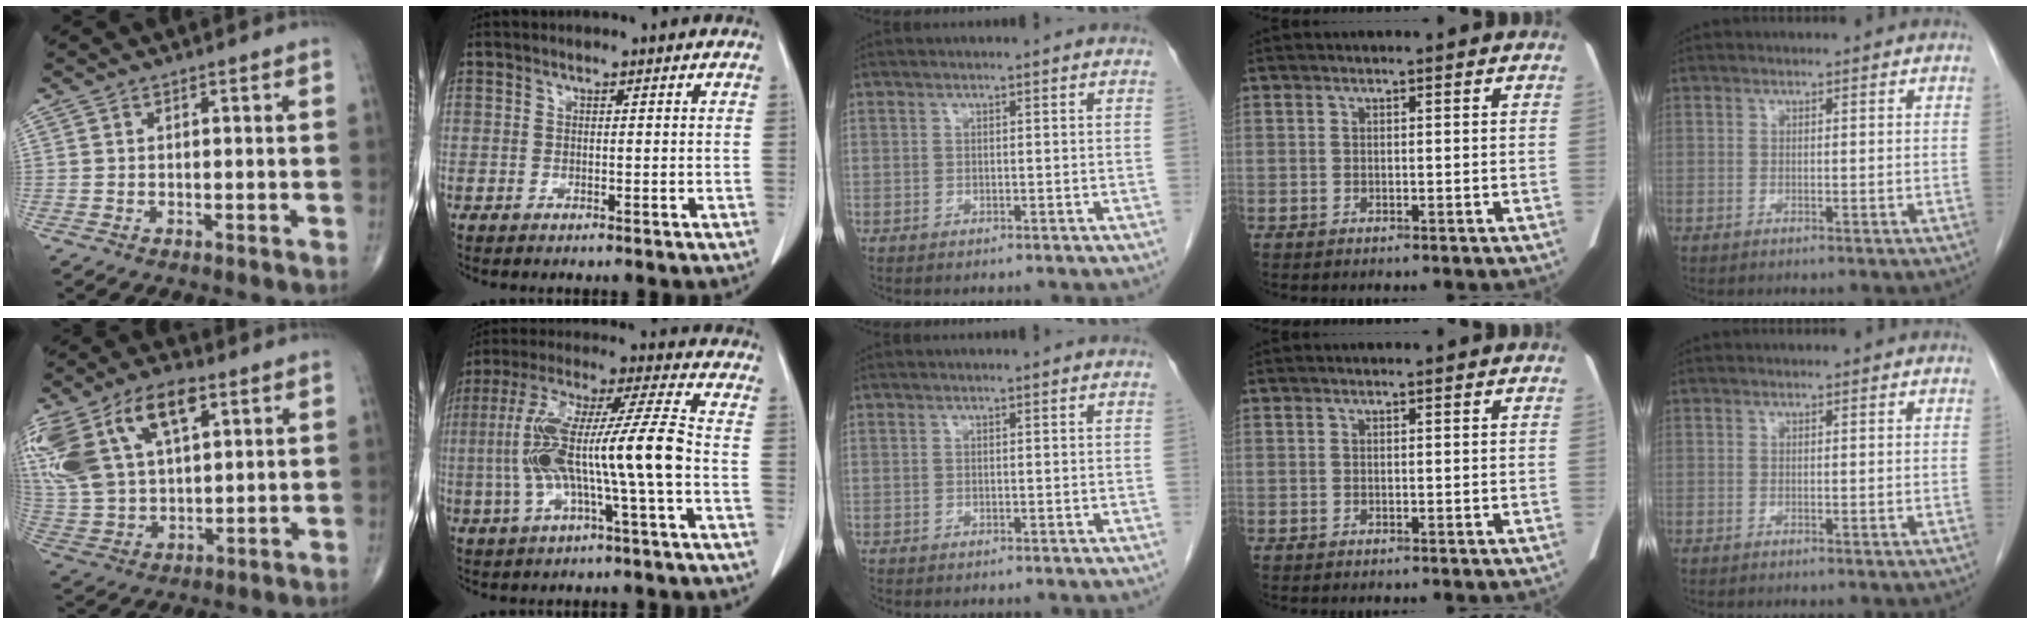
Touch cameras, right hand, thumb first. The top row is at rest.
{"thumb": {"total": 23.9, "force": [10.1, 13.2, 17.2], "torque": [-0.381, 0.022, 0.191]}, "index": {"total": 14.7, "force": [-2.5, 0.2, 14.5], "torque": [-0.286, 0.022, -0.045]}}